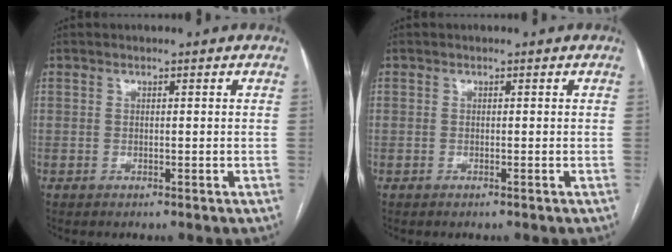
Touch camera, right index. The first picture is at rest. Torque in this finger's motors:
{"motor_torque": [-0.40, 0.19, -0.42, -0.21]}